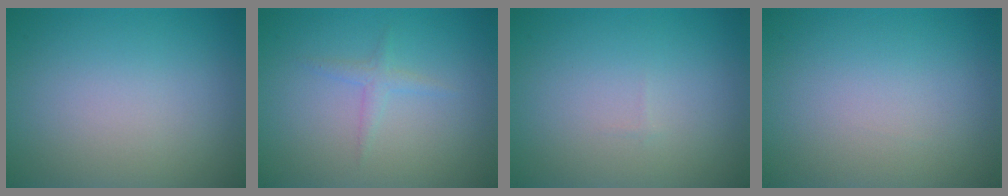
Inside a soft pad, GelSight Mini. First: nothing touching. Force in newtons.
{"total": 1.2, "press": 1.2, "slide": 0.1}
{"total": 0.0}
{"total": 0.0}